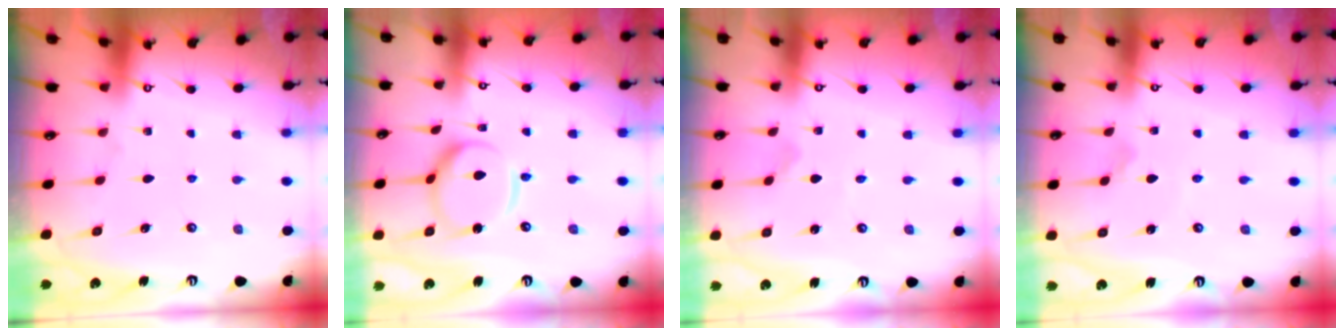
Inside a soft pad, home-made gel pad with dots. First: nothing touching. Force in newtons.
{"total": 12.3, "press": 12.2, "slide": 1.2}
{"total": 0.0}
{"total": 1.7, "press": 1.7, "slide": 0.1}